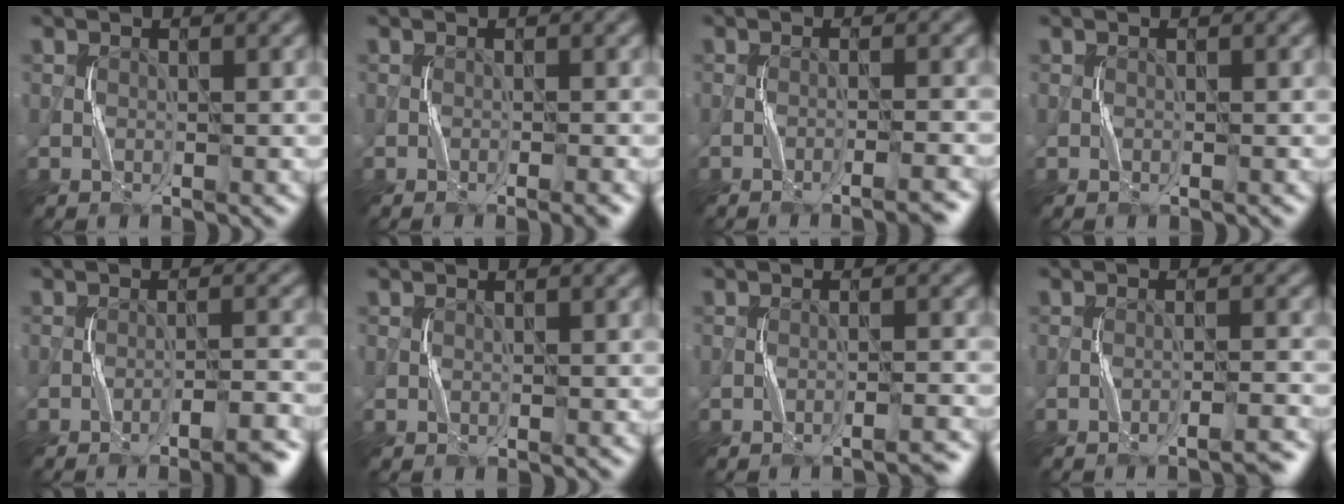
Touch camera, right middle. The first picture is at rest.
{"total": 1.0, "force": [-0.5, -0.2, 0.8], "torque": [-0.013, -0.002, -0.006]}
{"total": 2.6, "force": [-1.6, 0.1, 2.1], "torque": [-0.028, 0.016, -0.031]}
{"total": 0.0}
{"total": 4.4, "force": [-3.1, 0.4, 3.1], "torque": [-0.044, 0.014, -0.050]}
{"total": 0.0}
{"total": 1.7, "force": [-1.4, 0.0, 1.1], "torque": [-0.013, 0.013, -0.026]}
{"total": 2.5, "force": [-1.9, 0.0, 1.6], "torque": [-0.023, 0.016, -0.037]}